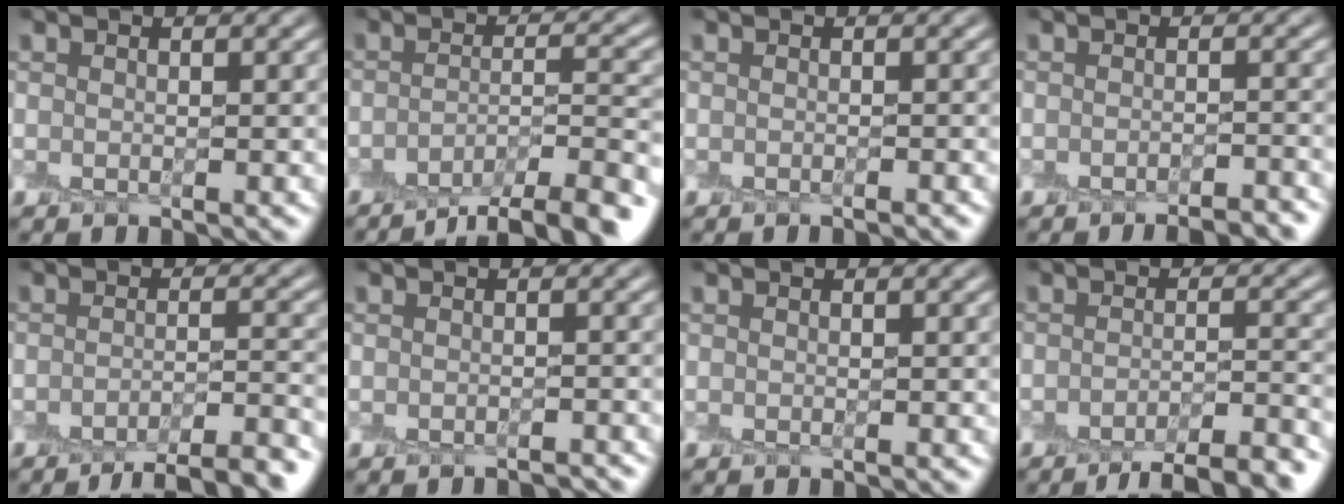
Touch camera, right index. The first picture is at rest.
{"total": 5.9, "force": [-4.5, 1.5, 3.6], "torque": [-0.053, -0.005, -0.067]}
{"total": 0.8, "force": [-0.8, -0.1, 0.0], "torque": [0.004, -0.007, -0.012]}
{"total": 3.2, "force": [-3.1, 0.2, 0.8], "torque": [-0.007, -0.003, -0.036]}
{"total": 6.6, "force": [-5.3, 1.2, 3.8], "torque": [-0.047, 0.000, -0.072]}
{"total": 2.1, "force": [-2.0, 0.2, 0.2], "torque": [0.002, -0.007, -0.028]}
{"total": 0.0}
{"total": 6.9, "force": [-5.6, 1.4, 3.9], "torque": [-0.045, -0.005, -0.074]}